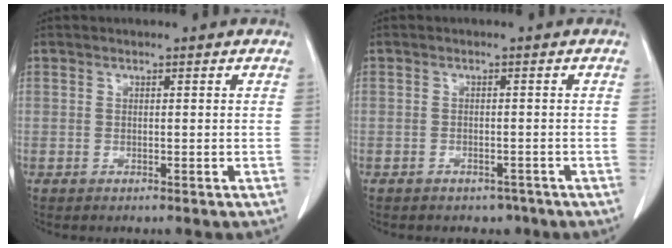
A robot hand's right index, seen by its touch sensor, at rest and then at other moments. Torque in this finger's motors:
{"motor_torque": [0.25, -0.23, 0.01, 0.01]}